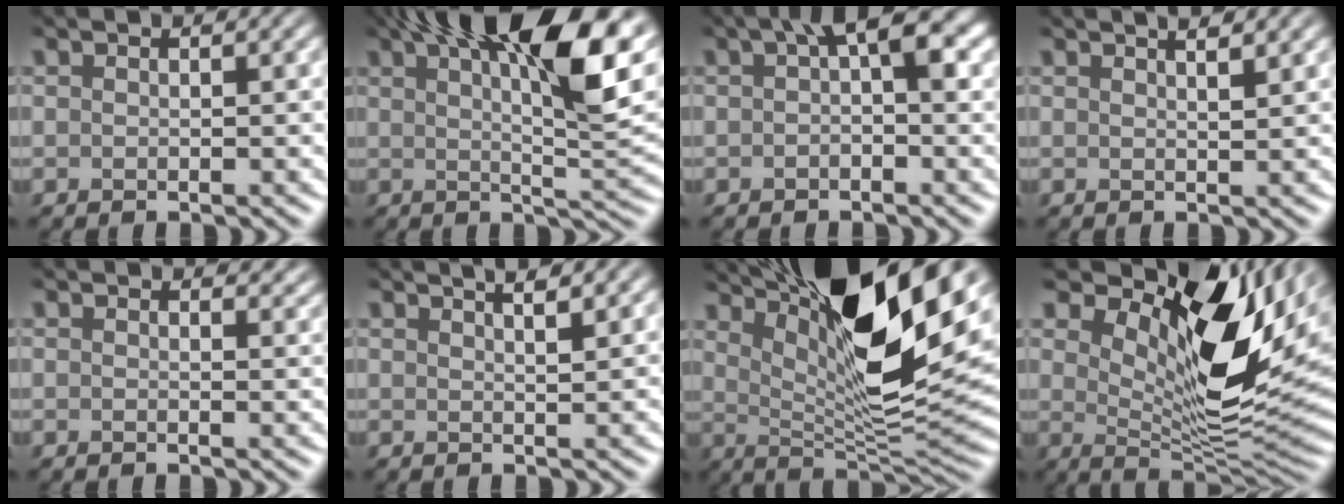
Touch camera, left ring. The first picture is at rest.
{"total": 15.5, "force": [7.2, 4.3, 13.0], "torque": [-0.166, 0.027, 0.099]}
{"total": 3.6, "force": [0.9, 1.0, 3.3], "torque": [-0.043, 0.012, 0.007]}
{"total": 2.6, "force": [1.8, 0.9, 1.6], "torque": [0.002, 0.009, 0.001]}
{"total": 1.4, "force": [1.2, 0.4, 0.5], "torque": [-0.004, -0.006, 0.017]}
{"total": 3.5, "force": [2.5, 1.2, 2.2], "torque": [0.003, 0.016, 0.006]}
{"total": 13.3, "force": [7.1, 3.3, 10.8], "torque": [-0.172, -0.001, 0.131]}
{"total": 14.0, "force": [6.4, 6.0, 10.9], "torque": [-0.168, 0.003, 0.117]}